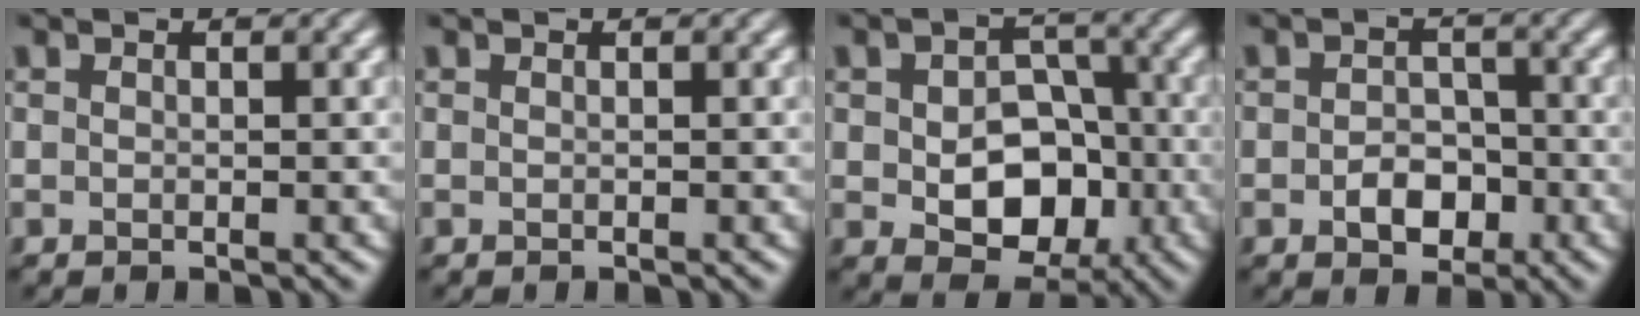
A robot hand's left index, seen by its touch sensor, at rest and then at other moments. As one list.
[{"total": 0.0}, {"total": 7.5, "force": [-1.2, 5.5, 5.0], "torque": [-0.070, -0.010, -0.009]}, {"total": 3.1, "force": [-1.1, 2.2, 1.9], "torque": [-0.026, 0.003, -0.020]}]